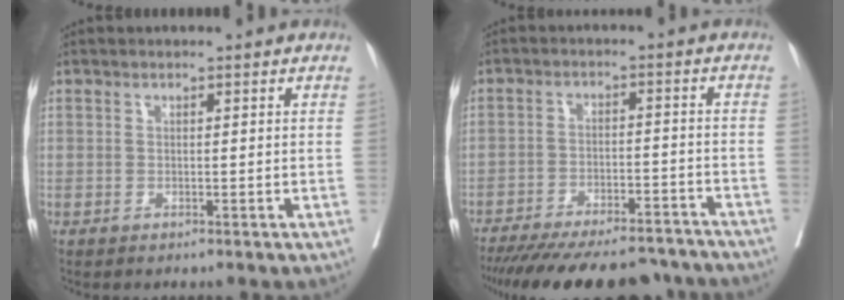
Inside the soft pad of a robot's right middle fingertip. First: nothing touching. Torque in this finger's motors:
{"motor_torque": [1.07, -1.07, 0.34, 0.11]}